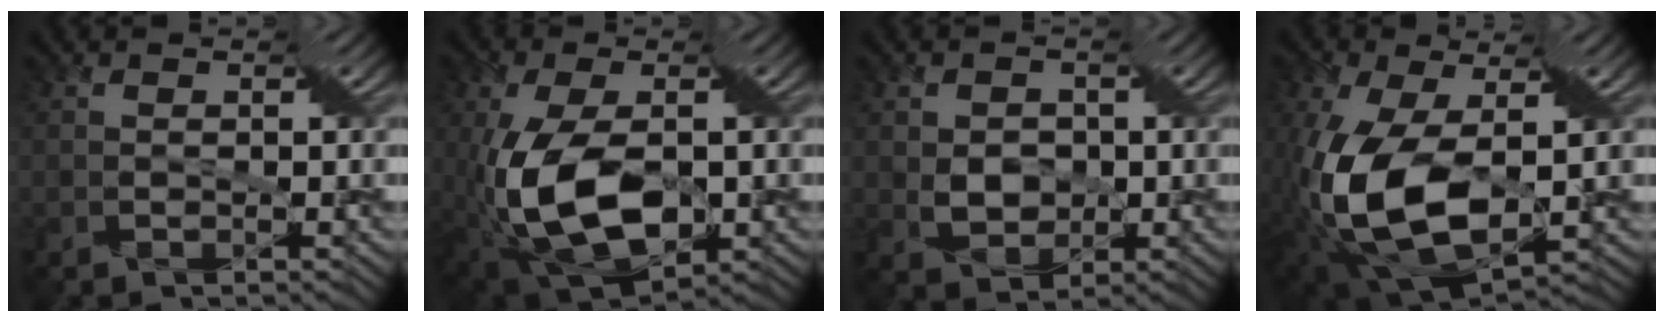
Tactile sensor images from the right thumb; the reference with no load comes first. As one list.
[{"total": 14.2, "force": [-2.2, 7.5, 11.8], "torque": [-0.259, -0.029, -0.034]}, {"total": 3.7, "force": [0.2, 2.9, 2.2], "torque": [-0.068, -0.005, -0.001]}, {"total": 14.2, "force": [-1.8, 7.8, 11.8], "torque": [-0.284, -0.034, -0.024]}]